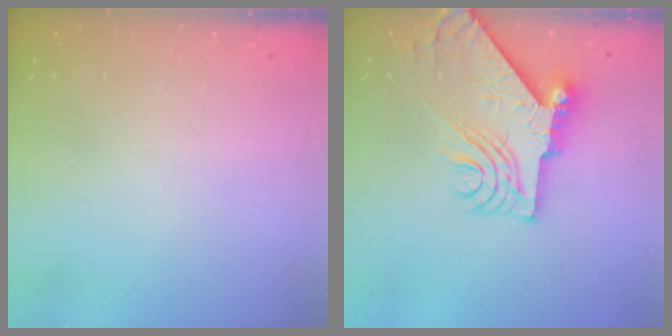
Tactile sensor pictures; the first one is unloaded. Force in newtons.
{"total": 11.9, "press": 11.9, "slide": 1.2}